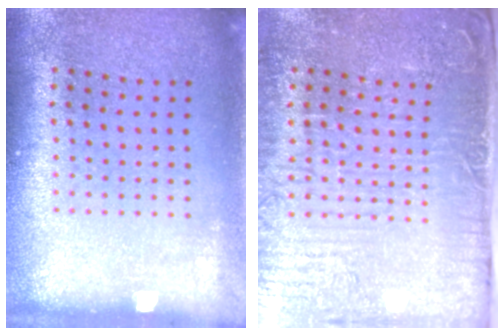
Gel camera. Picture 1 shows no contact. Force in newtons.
{"total": 5.5, "press": 4.6, "slide": 3.0}